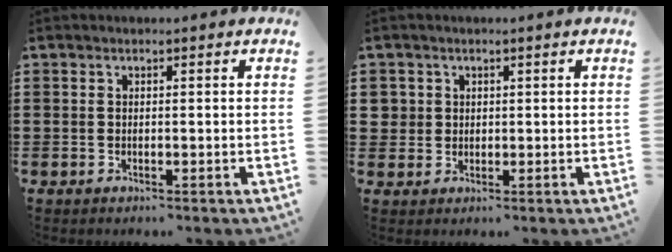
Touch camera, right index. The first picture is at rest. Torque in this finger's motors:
{"motor_torque": [-0.25, 0.33, 0.00, -0.01]}